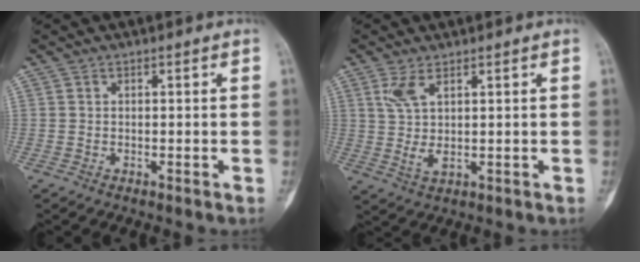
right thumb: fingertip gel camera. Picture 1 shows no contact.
{"total": 5.1, "force": [2.1, 1.9, 4.3], "torque": [-0.098, -0.011, 0.050]}